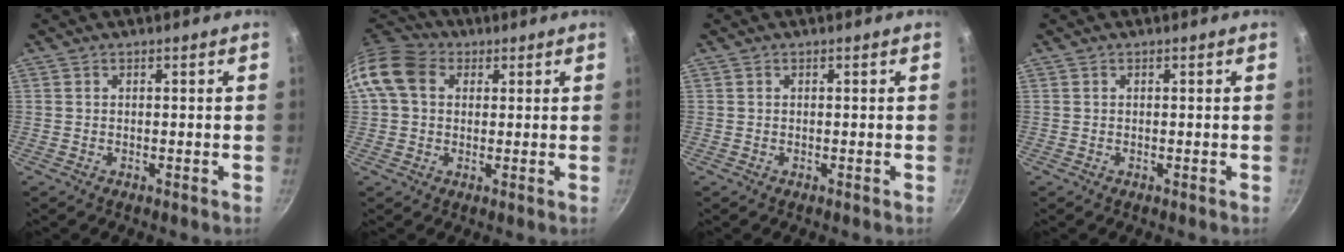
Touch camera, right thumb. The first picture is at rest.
{"total": 10.6, "force": [2.5, 8.2, 6.2], "torque": [-0.101, 0.015, 0.028]}
{"total": 0.0}
{"total": 0.0}